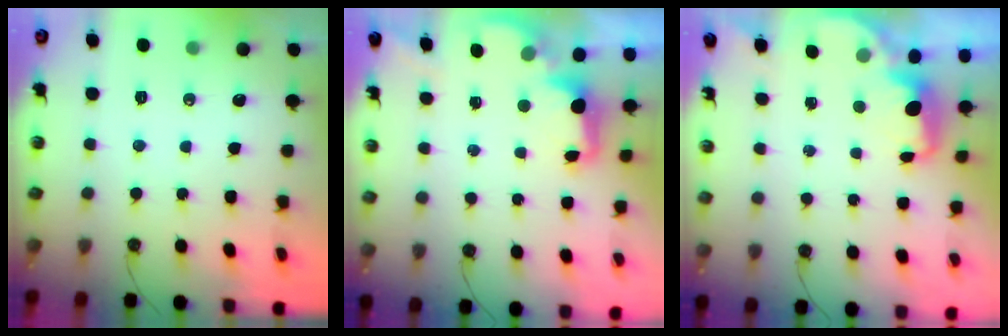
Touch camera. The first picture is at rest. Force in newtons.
{"total": 2.6, "press": 2.5, "slide": 0.8}
{"total": 1.7, "press": 1.6, "slide": 0.5}